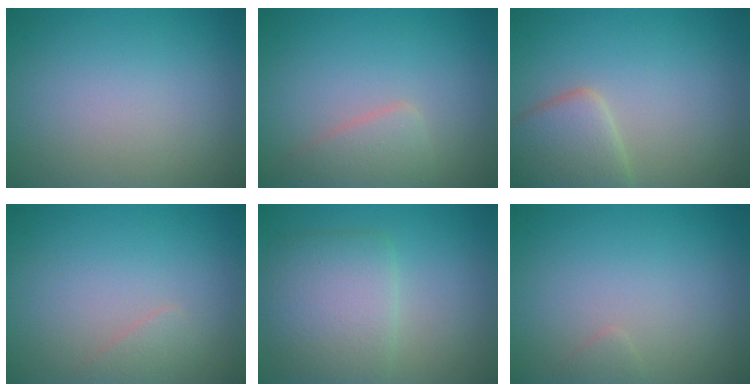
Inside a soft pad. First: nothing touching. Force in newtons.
{"total": 2.4, "press": 2.4, "slide": 0.1}
{"total": 4.2, "press": 4.2, "slide": 0.2}
{"total": 0.9, "press": 0.9, "slide": 0.1}
{"total": 5.7, "press": 5.7, "slide": 0.1}
{"total": 0.6, "press": 0.6, "slide": 0.0}